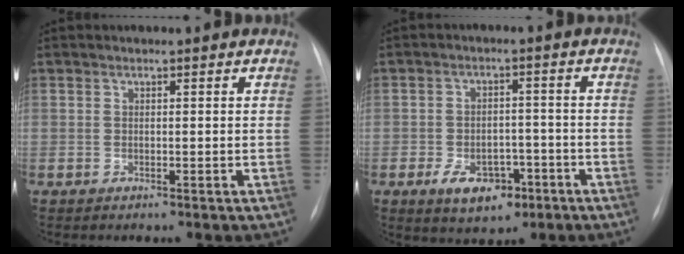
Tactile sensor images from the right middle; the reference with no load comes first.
{"total": 7.3, "force": [-3.8, 4.3, 4.6], "torque": [-0.070, 0.005, -0.052]}